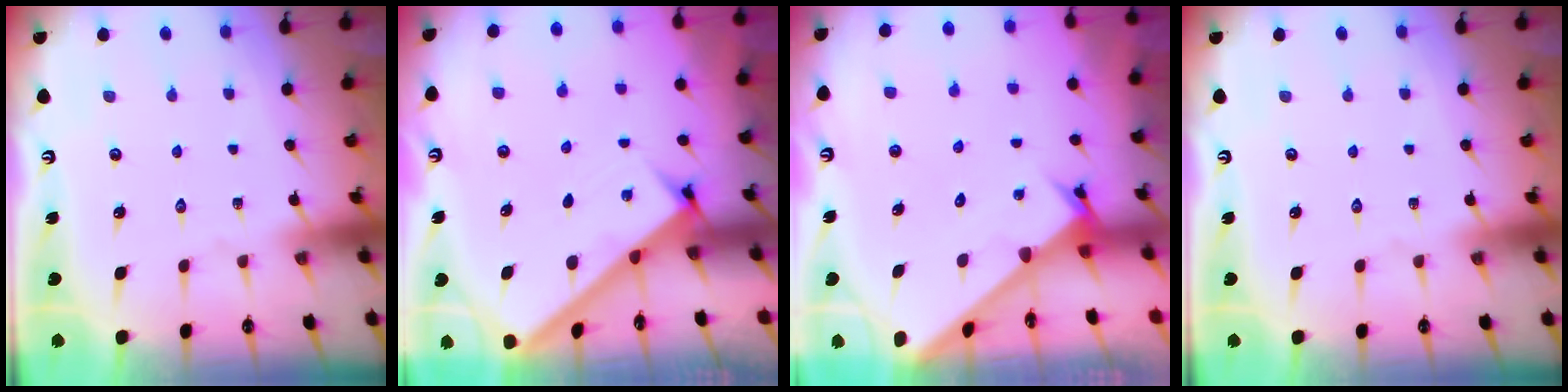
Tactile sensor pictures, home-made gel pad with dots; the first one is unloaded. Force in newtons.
{"total": 2.4, "press": 2.4, "slide": 0.2}
{"total": 2.6, "press": 2.6, "slide": 0.3}
{"total": 0.0}